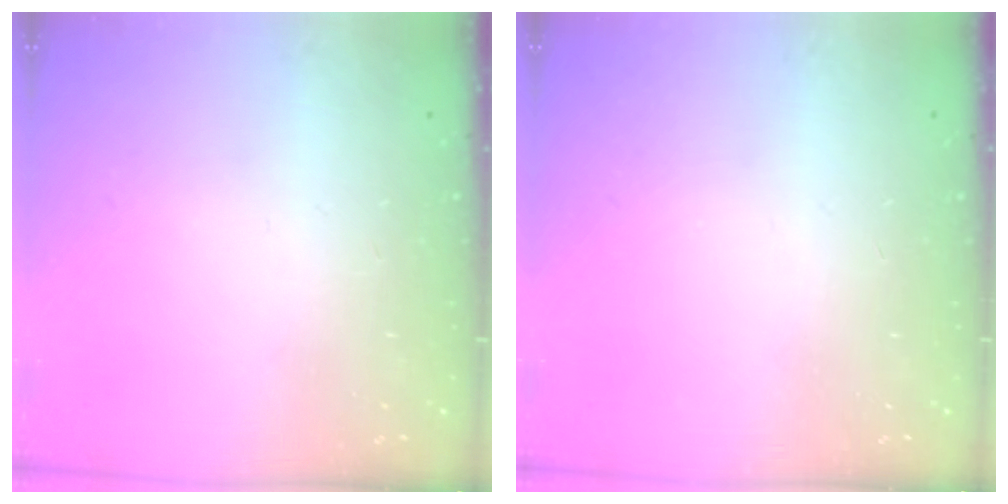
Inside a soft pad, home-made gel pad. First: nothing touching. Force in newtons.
{"total": 0.0}